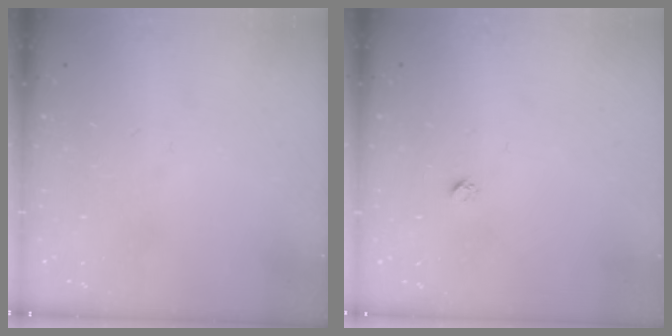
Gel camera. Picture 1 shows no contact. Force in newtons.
{"total": 1.9, "press": 1.9, "slide": 0.1}